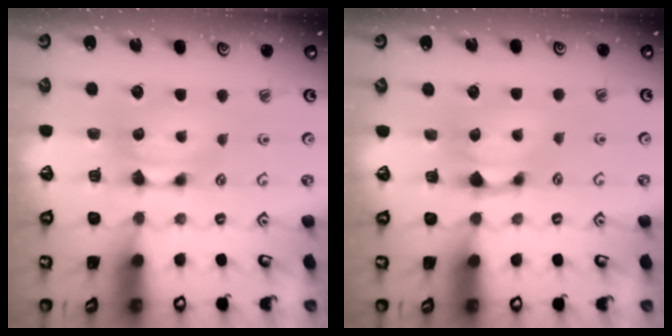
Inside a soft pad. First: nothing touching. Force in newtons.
{"total": 0.8, "press": 0.0, "slide": 0.8}